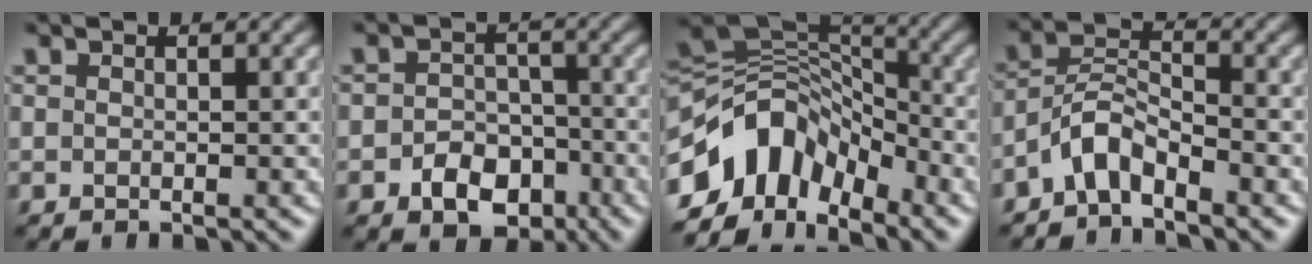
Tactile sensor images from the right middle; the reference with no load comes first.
{"total": 4.6, "force": [-2.3, 3.2, 2.4], "torque": [-0.032, 0.000, -0.039]}
{"total": 8.7, "force": [-4.8, 5.6, 4.8], "torque": [-0.071, 0.012, -0.099]}
{"total": 3.4, "force": [-2.6, 1.2, 1.9], "torque": [-0.036, 0.014, -0.061]}